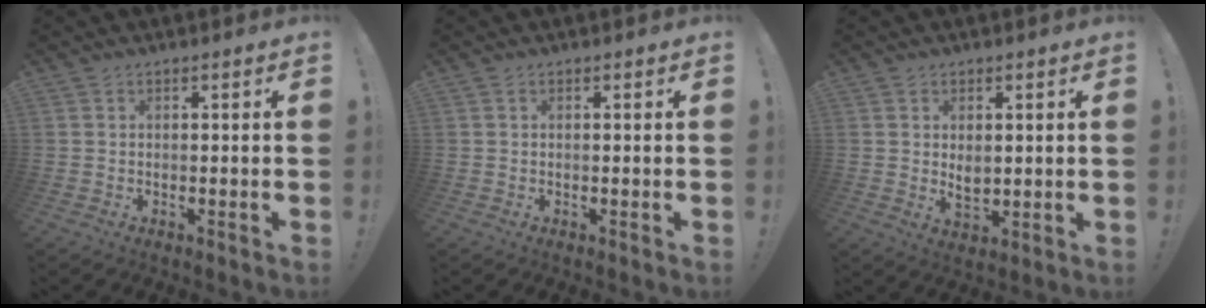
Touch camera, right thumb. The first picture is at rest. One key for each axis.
{"total": 0.0}
{"total": 3.6, "fx": 1.4, "fy": 2.3, "fz": 2.4, "tx": -0.019, "ty": -0.012, "tz": 0.022}